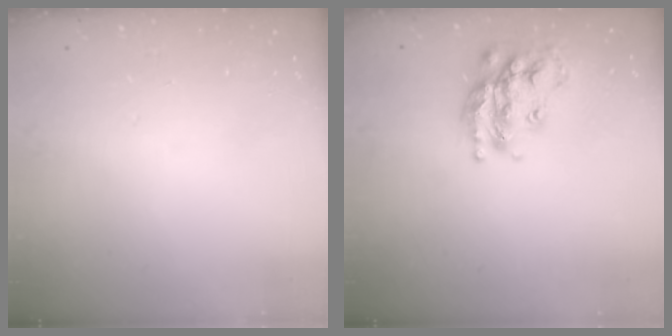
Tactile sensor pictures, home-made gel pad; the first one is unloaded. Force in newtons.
{"total": 20.0, "press": 19.9, "slide": 1.3}